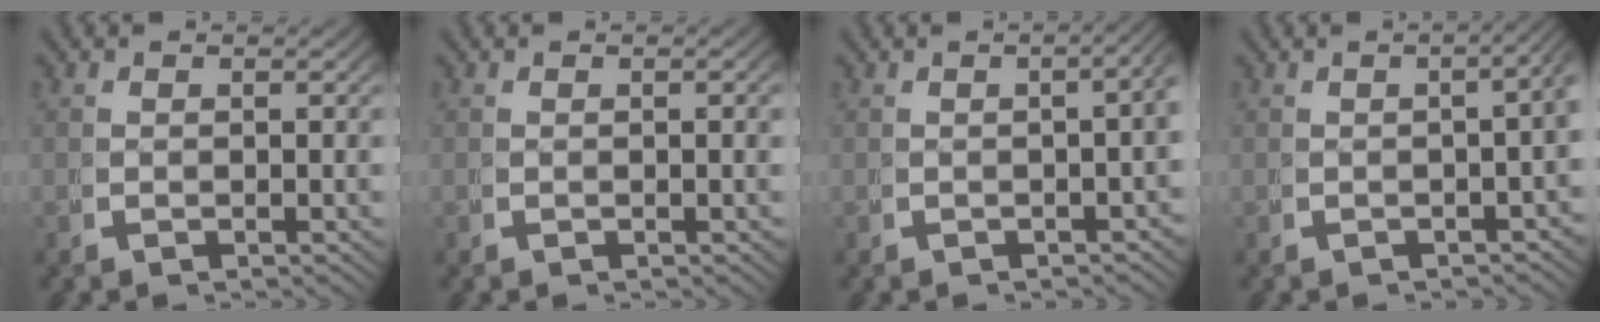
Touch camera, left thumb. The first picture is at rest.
{"total": 0.7, "force": [0.0, 0.1, 0.7], "torque": [-0.012, 0.001, 0.000]}
{"total": 5.0, "force": [-0.2, 2.2, 4.6], "torque": [-0.046, 0.021, -0.011]}
{"total": 5.6, "force": [0.1, 2.7, 4.9], "torque": [-0.048, 0.027, -0.010]}